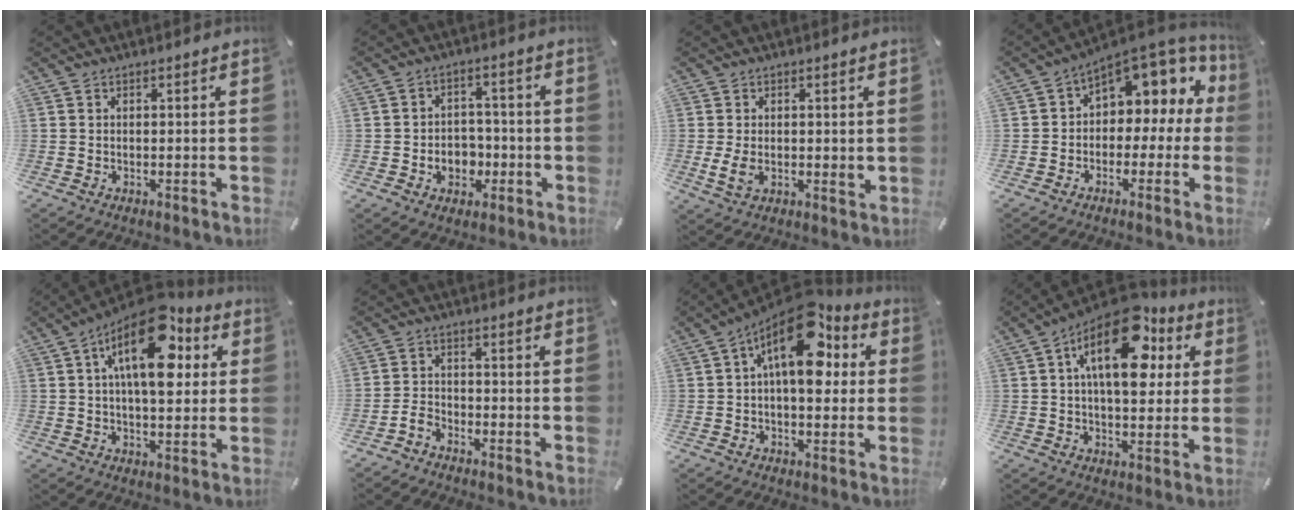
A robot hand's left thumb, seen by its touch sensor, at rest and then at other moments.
{"total": 6.8, "force": [-2.0, 5.8, 3.0], "torque": [-0.052, 0.014, -0.032]}
{"total": 4.4, "force": [0.2, 2.8, 3.4], "torque": [-0.061, -0.007, 0.000]}
{"total": 7.7, "force": [3.8, 5.7, 3.5], "torque": [-0.057, -0.038, 0.071]}
{"total": 17.6, "force": [6.6, 8.1, 14.1], "torque": [-0.236, -0.023, 0.107]}
{"total": 3.5, "force": [-2.7, 1.9, 1.0], "torque": [-0.025, 0.013, -0.053]}
{"total": 15.8, "force": [5.7, 8.1, 12.3], "torque": [-0.177, -0.040, 0.097]}
{"total": 19.1, "force": [7.2, 9.8, 14.7], "torque": [-0.236, -0.032, 0.117]}